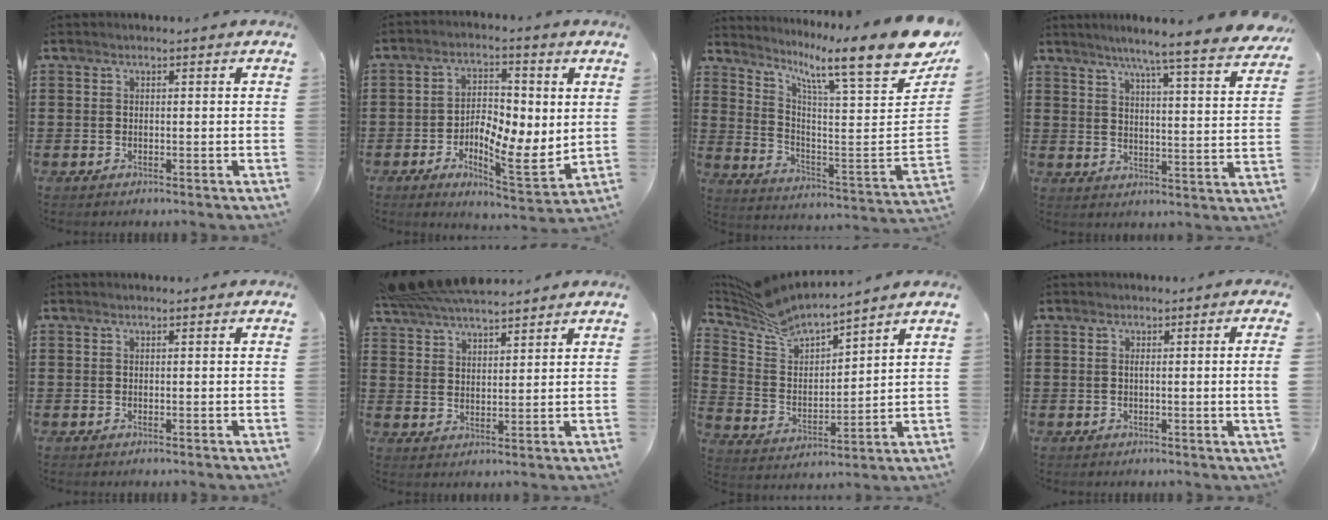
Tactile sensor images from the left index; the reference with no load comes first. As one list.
[{"total": 5.9, "force": [0.1, 2.8, 5.2], "torque": [-0.092, -0.014, -0.005]}, {"total": 11.9, "force": [8.6, 0.7, 8.1], "torque": [-0.149, -0.085, 0.126]}, {"total": 6.2, "force": [5.4, -1.0, 2.9], "torque": [-0.071, -0.042, 0.083]}, {"total": 0.0}, {"total": 7.7, "force": [7.1, 1.5, 2.6], "torque": [-0.074, -0.016, 0.134]}, {"total": 7.4, "force": [7.0, 0.9, 2.1], "torque": [-0.075, -0.040, 0.123]}, {"total": 2.0, "force": [0.0, -0.7, 1.9], "torque": [-0.033, -0.008, -0.004]}]